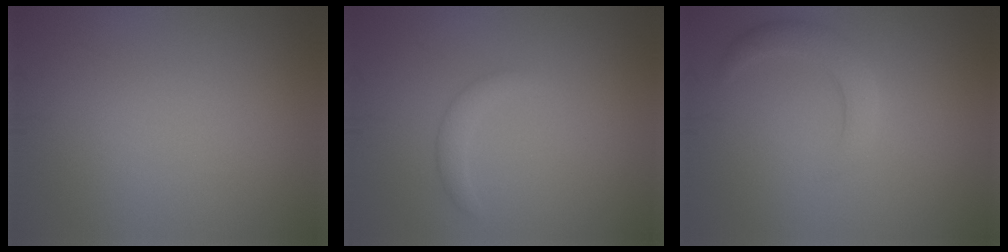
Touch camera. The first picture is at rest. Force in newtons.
{"total": 1.4, "press": 1.4, "slide": 0.2}
{"total": 2.6, "press": 2.6, "slide": 0.1}